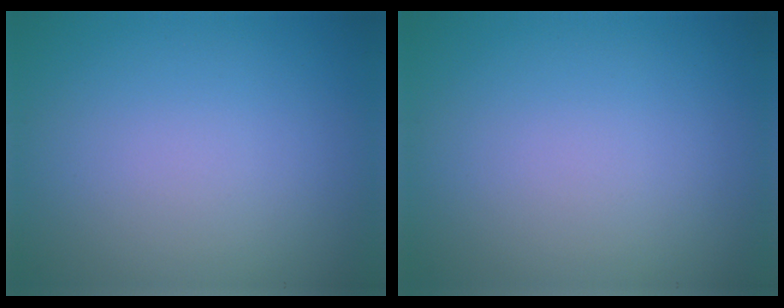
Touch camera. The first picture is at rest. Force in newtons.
{"total": 0.0}